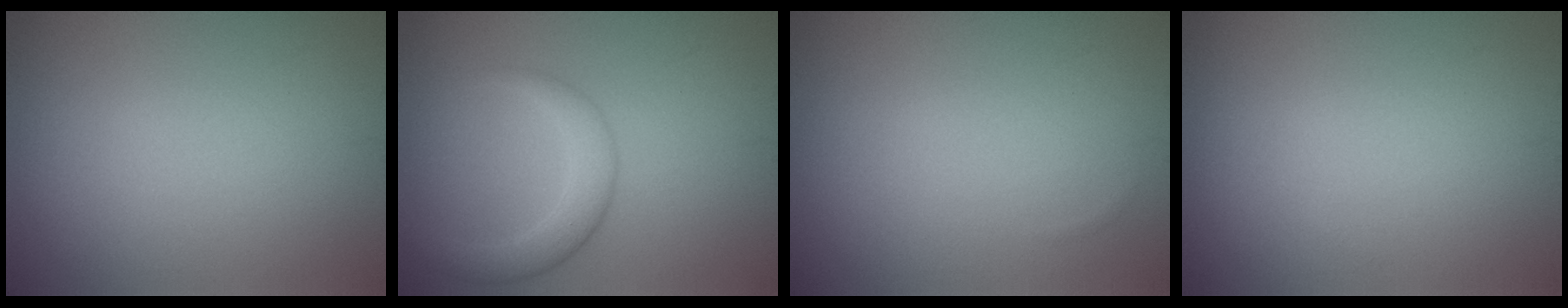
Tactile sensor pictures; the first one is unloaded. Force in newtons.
{"total": 2.9, "press": 2.9, "slide": 0.2}
{"total": 0.0}
{"total": 0.0}